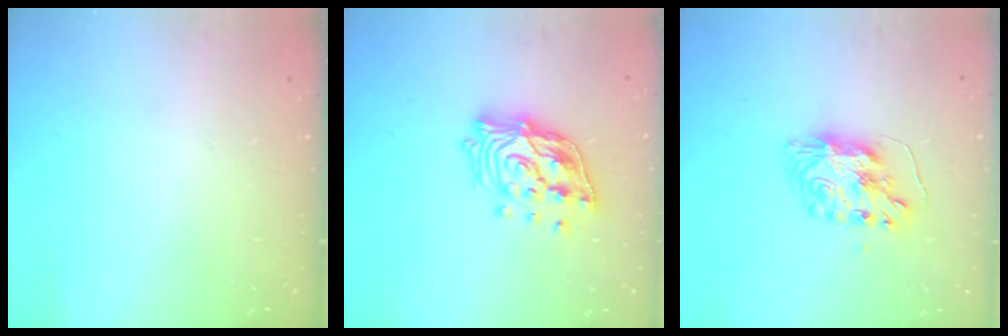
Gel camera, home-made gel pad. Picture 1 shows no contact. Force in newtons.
{"total": 16.8, "press": 16.6, "slide": 2.6}
{"total": 9.1, "press": 9.0, "slide": 0.9}